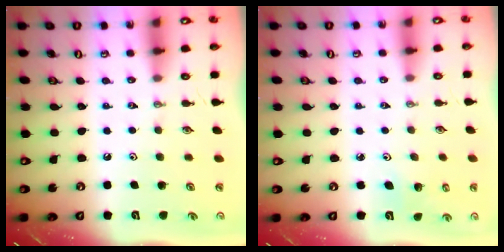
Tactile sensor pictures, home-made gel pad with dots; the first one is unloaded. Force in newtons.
{"total": 3.5, "press": 2.9, "slide": 1.9}